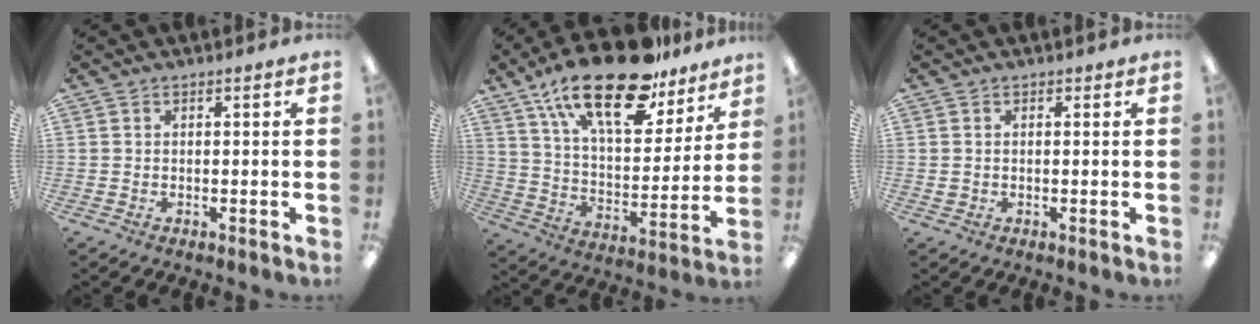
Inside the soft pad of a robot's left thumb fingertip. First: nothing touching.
{"total": 24.0, "force": [16.5, 9.4, 14.6], "torque": [-0.243, -0.095, 0.285]}
{"total": 1.1, "force": [0.3, 1.0, 0.1], "torque": [-0.003, 0.007, 0.003]}